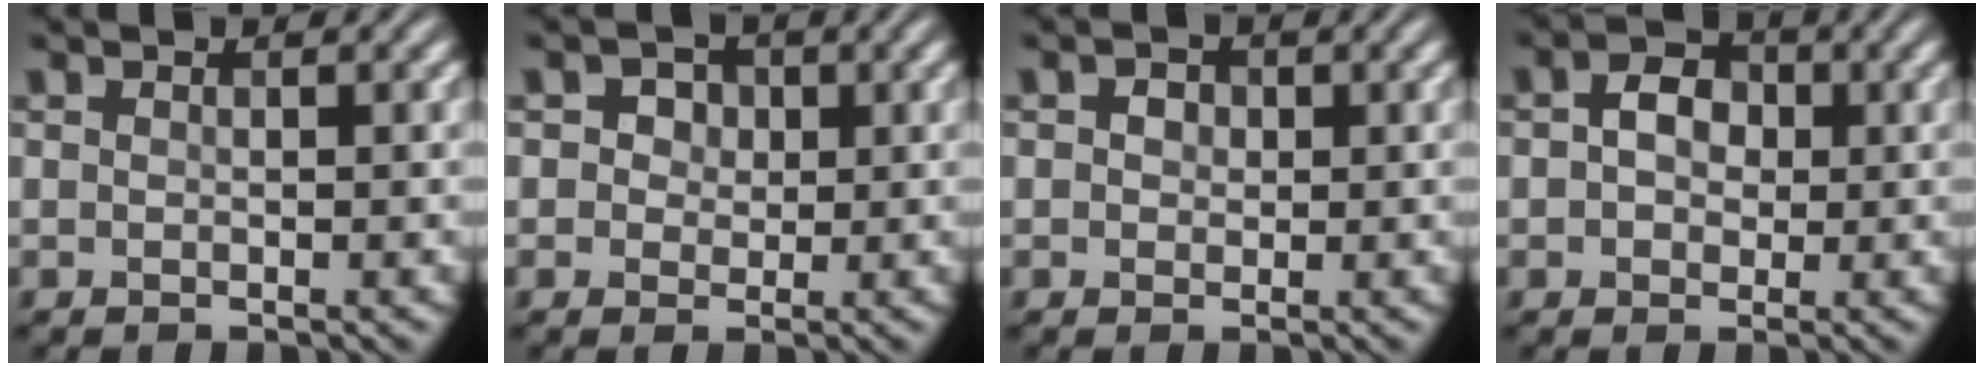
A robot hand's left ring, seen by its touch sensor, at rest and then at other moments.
{"total": 2.9, "force": [1.2, 2.3, 1.3], "torque": [-0.016, 0.007, 0.005]}
{"total": 1.7, "force": [0.5, 1.4, 0.8], "torque": [-0.009, 0.009, -0.004]}
{"total": 3.6, "force": [0.6, 2.8, 2.3], "torque": [-0.037, 0.004, -0.005]}